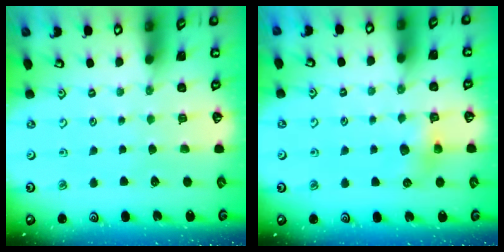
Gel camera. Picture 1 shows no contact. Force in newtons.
{"total": 6.0, "press": 5.9, "slide": 0.8}